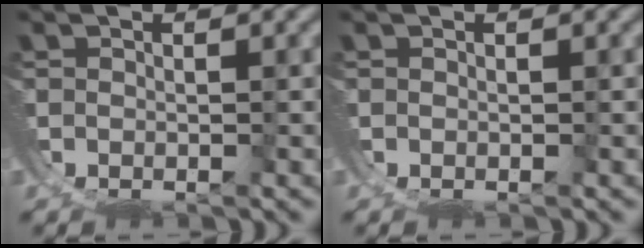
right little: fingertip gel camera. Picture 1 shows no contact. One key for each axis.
{"total": 0.0}